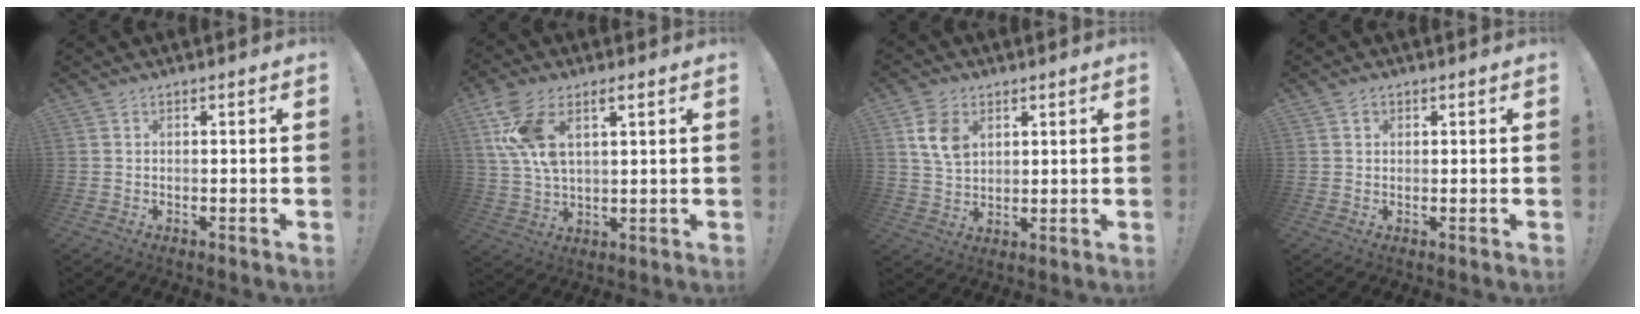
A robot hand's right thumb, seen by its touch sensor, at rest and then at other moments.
{"total": 12.1, "force": [5.4, 6.5, 8.6], "torque": [-0.174, -0.008, 0.105]}
{"total": 9.3, "force": [3.7, 6.7, 5.2], "torque": [-0.082, -0.001, 0.074]}
{"total": 1.2, "force": [0.7, 1.0, 0.1], "torque": [0.005, 0.000, 0.011]}